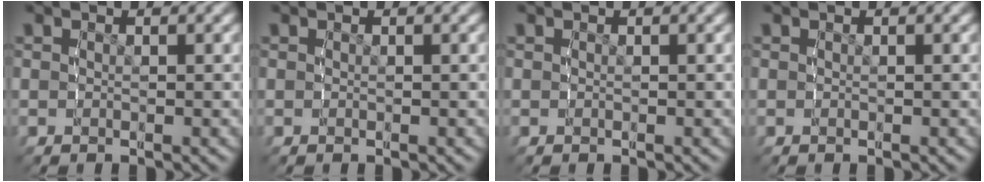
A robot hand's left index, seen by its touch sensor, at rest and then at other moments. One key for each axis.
{"total": 0.0}
{"total": 0.0}
{"total": 0.0}